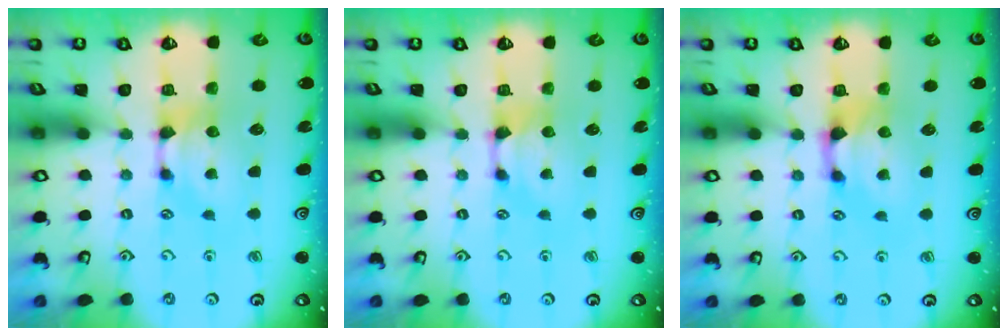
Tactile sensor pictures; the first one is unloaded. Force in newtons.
{"total": 0.9, "press": 0.3, "slide": 0.8}
{"total": 1.1, "press": 0.5, "slide": 1.0}